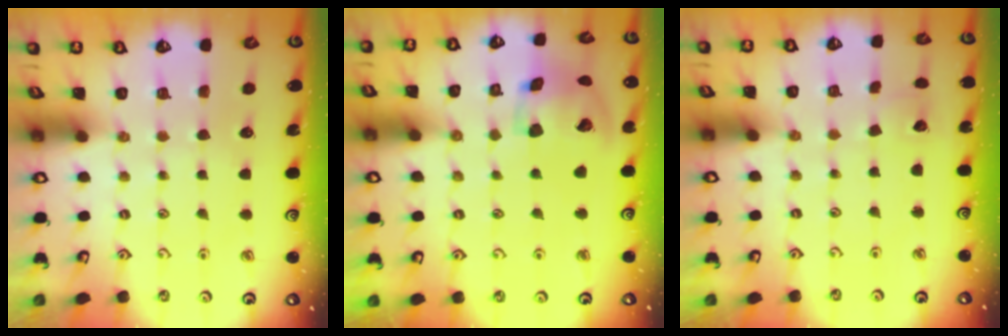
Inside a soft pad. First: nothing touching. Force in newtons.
{"total": 16.0, "press": 15.9, "slide": 2.5}
{"total": 3.9, "press": 3.9, "slide": 0.1}